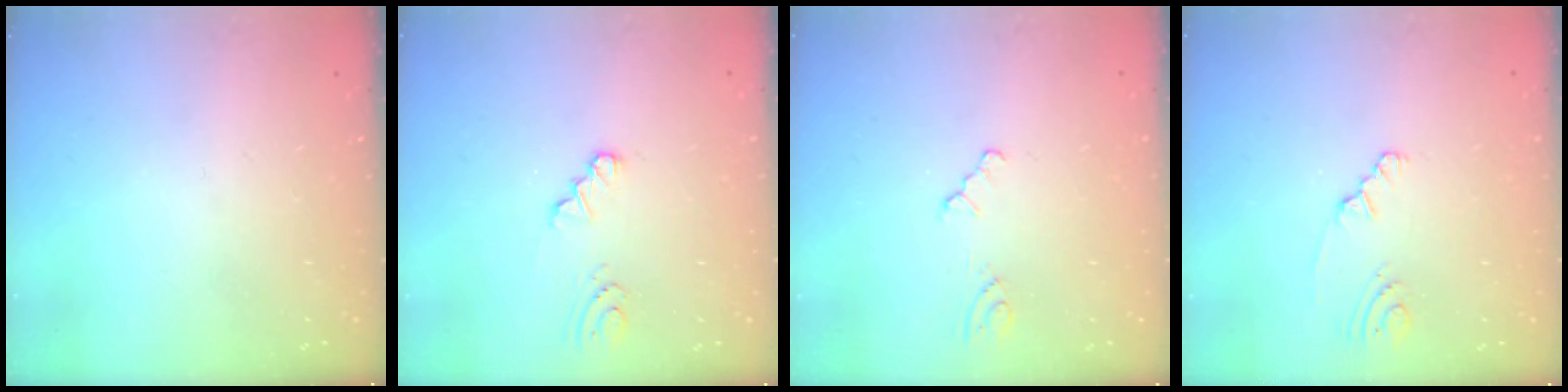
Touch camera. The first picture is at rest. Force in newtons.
{"total": 1.0, "press": 1.0, "slide": 0.2}
{"total": 2.1, "press": 2.0, "slide": 0.4}
{"total": 1.5, "press": 1.5, "slide": 0.2}